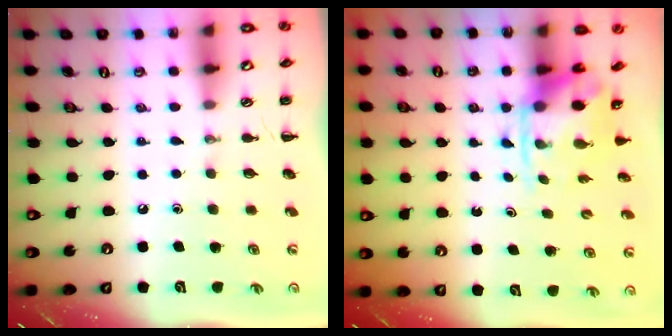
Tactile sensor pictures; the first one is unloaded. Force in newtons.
{"total": 3.8, "press": 3.7, "slide": 0.8}